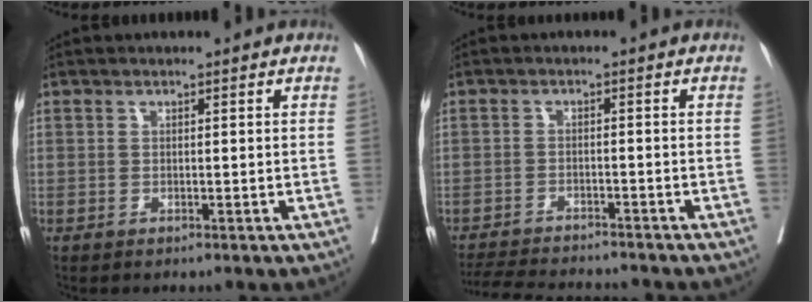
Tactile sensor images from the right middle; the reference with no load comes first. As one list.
[{"total": 10.9, "force": [-10.3, 1.2, 3.4], "torque": [-0.054, -0.006, -0.150]}]